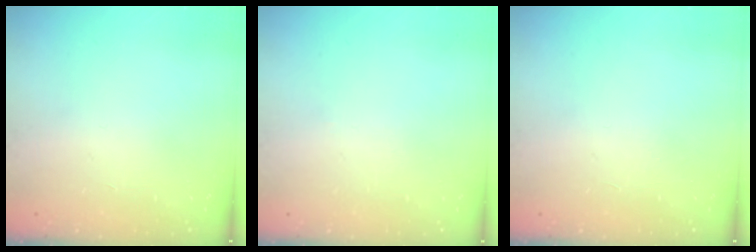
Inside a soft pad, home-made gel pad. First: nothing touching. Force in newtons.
{"total": 0.0}
{"total": 0.0}